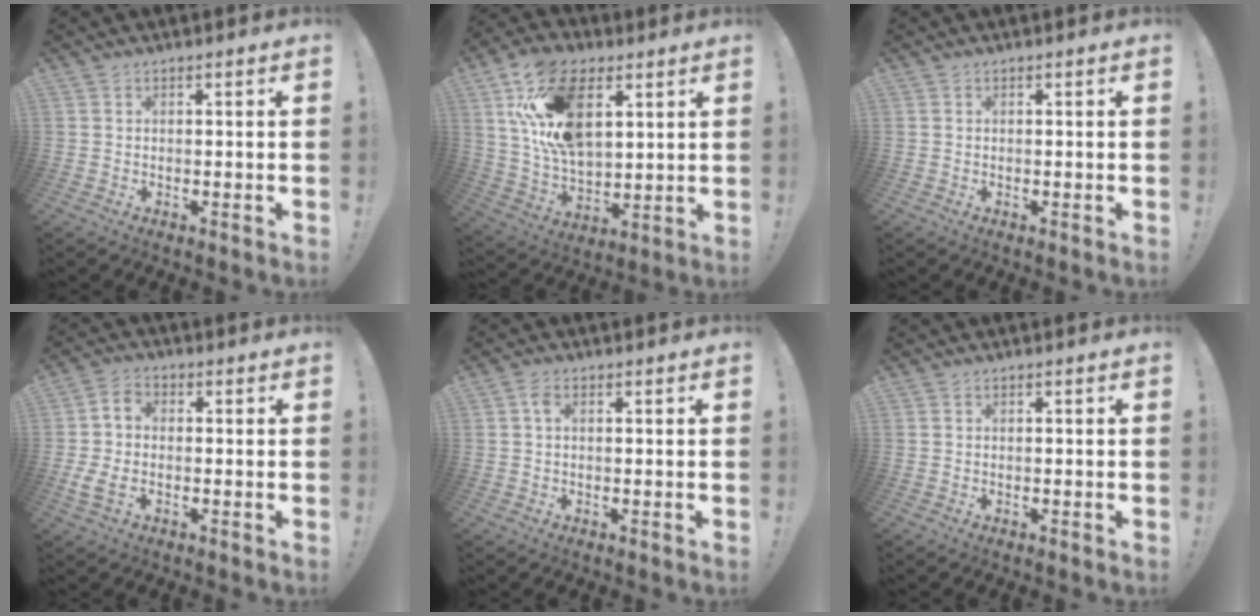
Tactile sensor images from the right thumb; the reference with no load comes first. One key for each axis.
{"total": 20.5, "fx": 8.4, "fy": 12.2, "fz": 14.2, "tx": -0.283, "ty": -0.024, "tz": 0.148}
{"total": 0.0}
{"total": 5.9, "fx": -1.4, "fy": 3.6, "fz": 4.4, "tx": -0.090, "ty": 0.006, "tz": -0.024}
{"total": 2.1, "fx": 0.4, "fy": 1.2, "fz": 1.6, "tx": -0.029, "ty": 0.003, "tz": 0.006}
{"total": 0.0}